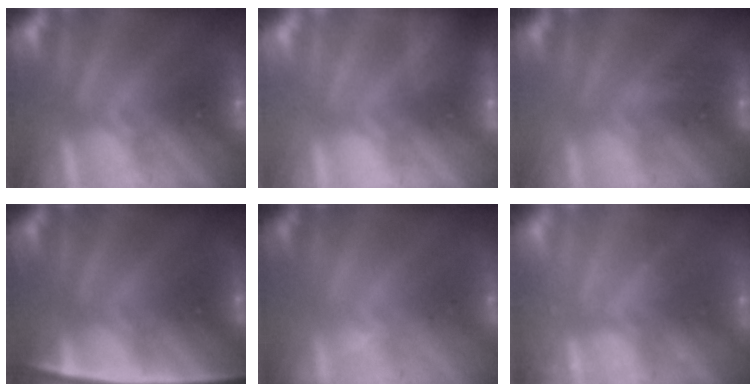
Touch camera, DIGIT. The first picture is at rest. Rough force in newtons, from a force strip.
{"total": 7.4}
{"total": 2.9}
{"total": 2.4}
{"total": 1.5}
{"total": 2.3}